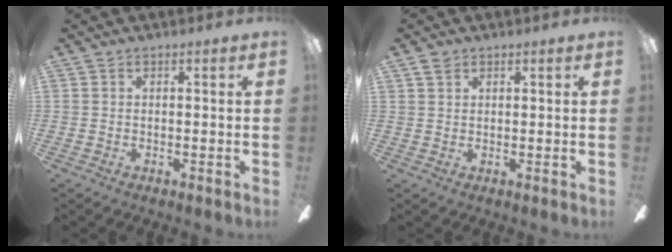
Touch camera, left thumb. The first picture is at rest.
{"total": 2.1, "force": [1.5, 1.3, 0.8], "torque": [-0.010, -0.002, 0.026]}